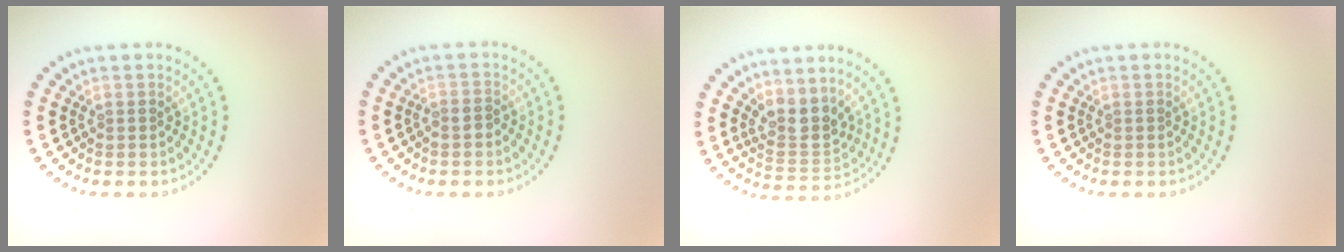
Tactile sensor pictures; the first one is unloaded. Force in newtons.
{"total": 1.0, "press": 0.7, "slide": 0.7}
{"total": 3.1, "press": 2.5, "slide": 1.8}
{"total": 0.0}